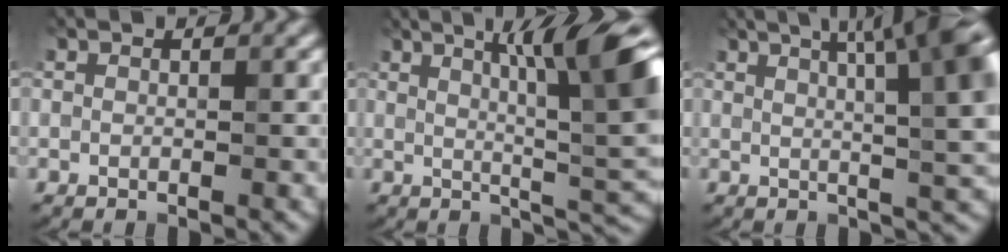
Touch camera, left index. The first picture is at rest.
{"total": 9.8, "force": [3.2, 1.5, 9.2], "torque": [-0.124, 0.011, 0.055]}
{"total": 12.1, "force": [4.7, 3.6, 10.5], "torque": [-0.101, 0.040, 0.052]}